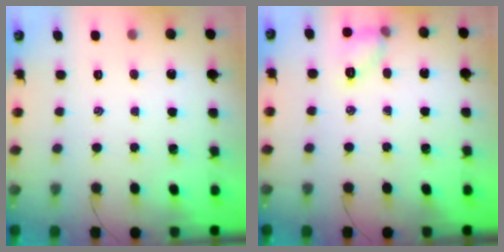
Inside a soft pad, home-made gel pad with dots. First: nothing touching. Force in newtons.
{"total": 7.8, "press": 7.8, "slide": 0.5}